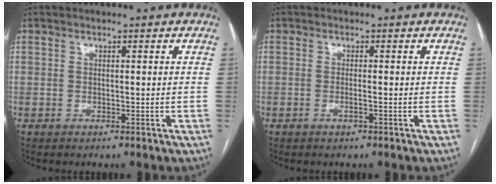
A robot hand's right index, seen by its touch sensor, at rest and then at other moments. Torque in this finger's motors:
{"motor_torque": [-0.61, 0.39, -0.03, 0.00]}